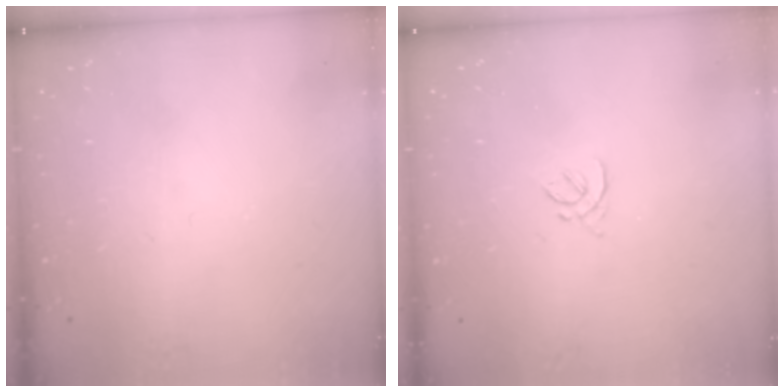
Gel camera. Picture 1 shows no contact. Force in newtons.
{"total": 2.0, "press": 1.9, "slide": 0.7}